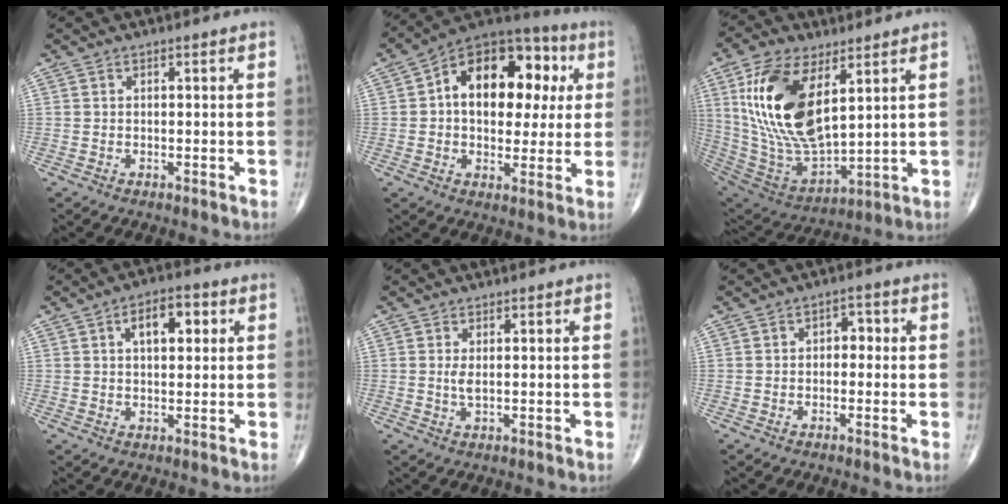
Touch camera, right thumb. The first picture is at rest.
{"total": 20.0, "force": [3.8, 12.5, 15.1], "torque": [-0.175, 0.026, 0.049]}
{"total": 21.5, "force": [7.1, 10.5, 17.3], "torque": [-0.331, -0.030, 0.145]}
{"total": 7.4, "force": [2.3, 3.9, 5.8], "torque": [-0.069, 0.006, 0.032]}
{"total": 1.7, "force": [0.3, 0.4, 1.6], "torque": [-0.035, -0.005, 0.009]}
{"total": 3.1, "force": [0.0, 2.1, 2.2], "torque": [-0.009, 0.011, -0.009]}